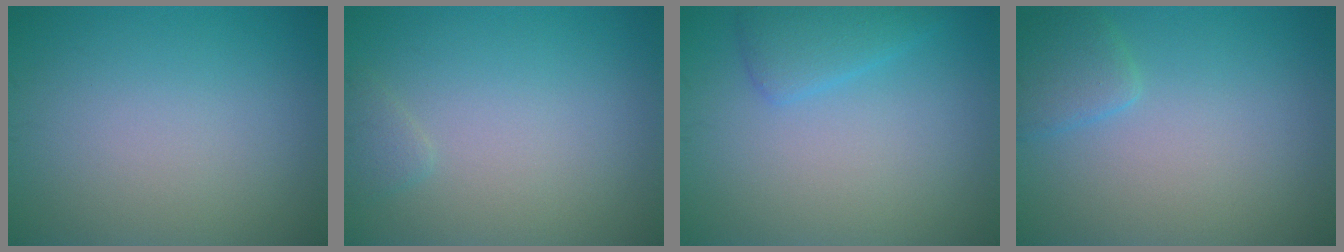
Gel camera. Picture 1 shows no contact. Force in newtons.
{"total": 0.9, "press": 0.9, "slide": 0.1}
{"total": 2.4, "press": 2.4, "slide": 0.1}
{"total": 2.0, "press": 2.0, "slide": 0.1}